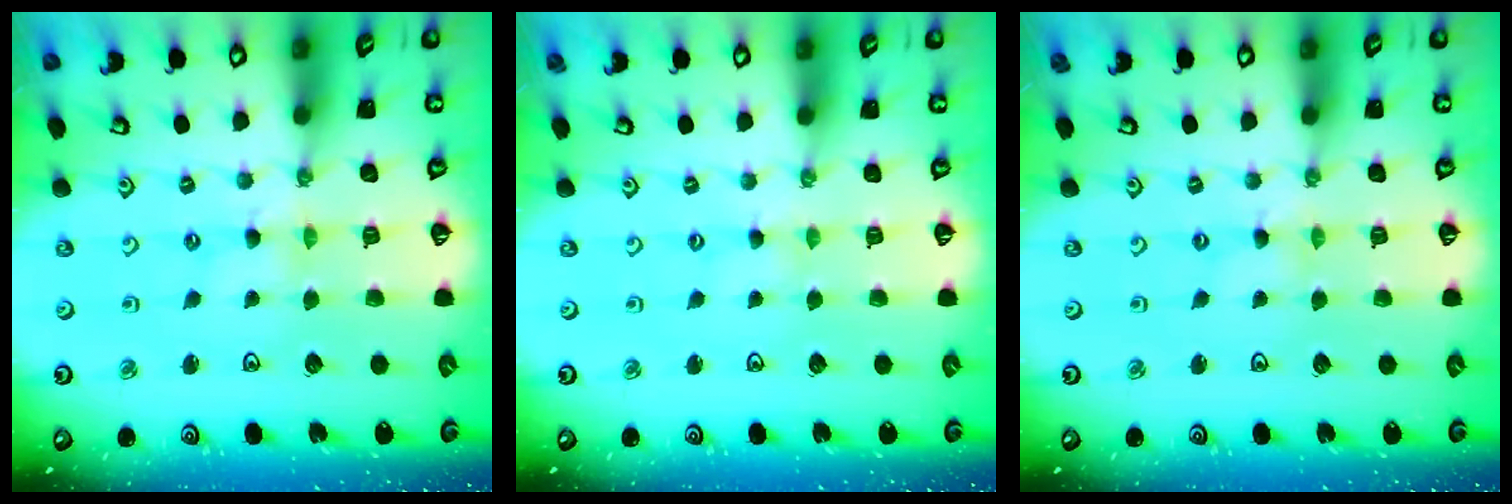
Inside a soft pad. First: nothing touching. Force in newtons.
{"total": 0.0}
{"total": 0.0}